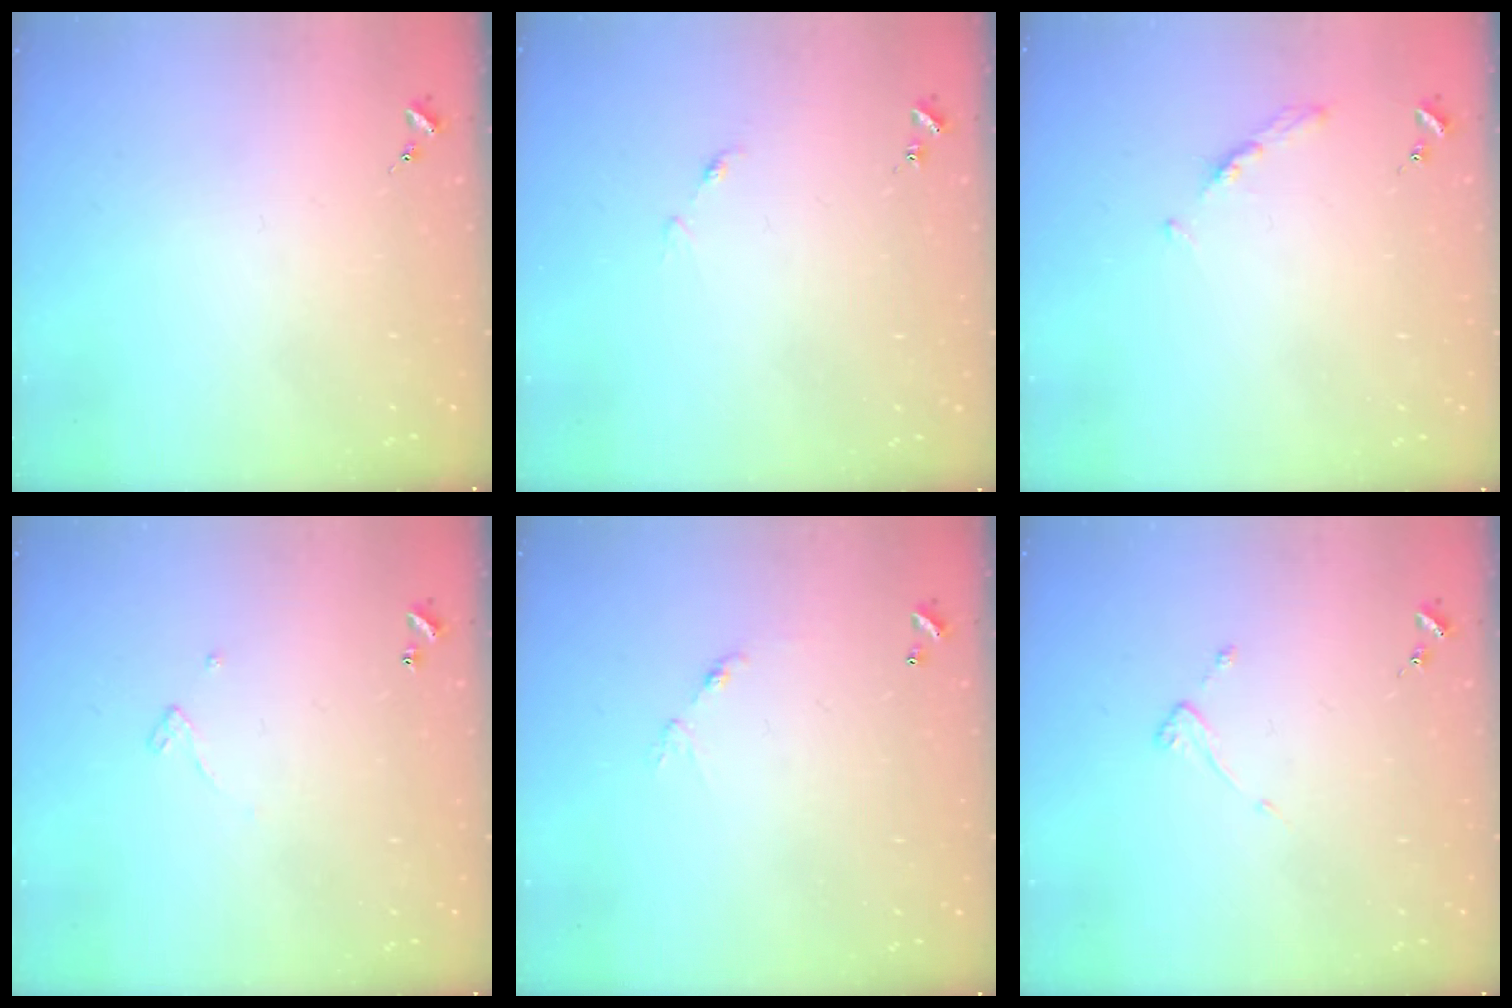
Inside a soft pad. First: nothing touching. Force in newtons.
{"total": 4.6, "press": 4.6, "slide": 0.4}
{"total": 3.7, "press": 3.6, "slide": 0.4}
{"total": 3.2, "press": 3.2, "slide": 0.2}
{"total": 5.5, "press": 5.5, "slide": 0.4}
{"total": 3.6, "press": 3.6, "slide": 0.4}